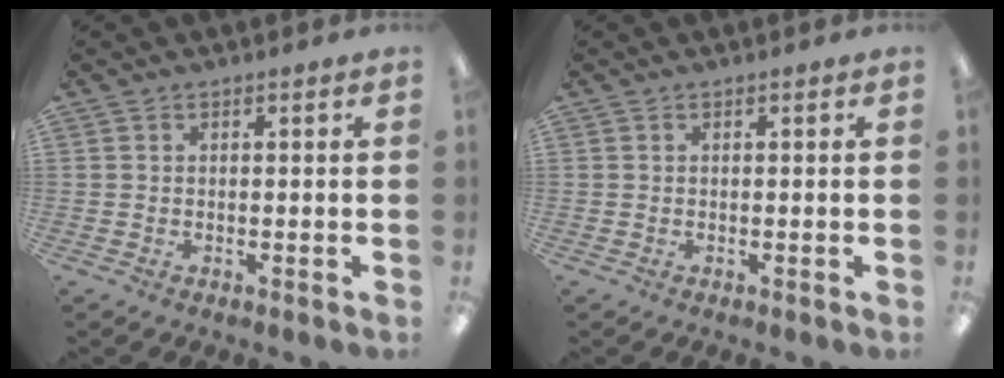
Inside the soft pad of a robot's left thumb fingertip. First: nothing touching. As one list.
[{"total": 0.0}]